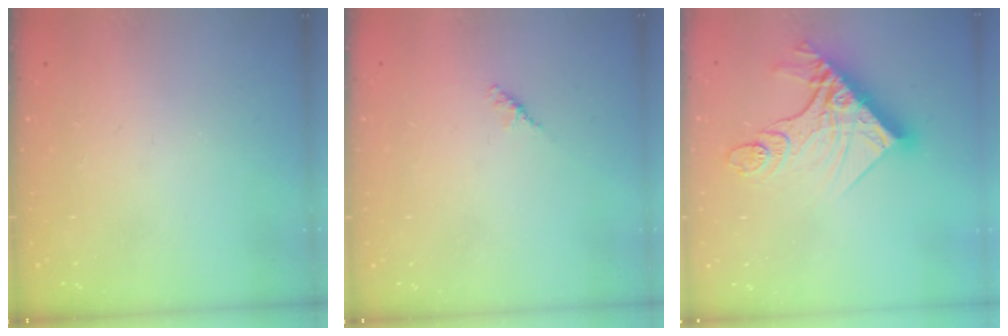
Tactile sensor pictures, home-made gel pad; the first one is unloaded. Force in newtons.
{"total": 1.8, "press": 1.7, "slide": 0.6}
{"total": 19.0, "press": 18.9, "slide": 2.3}